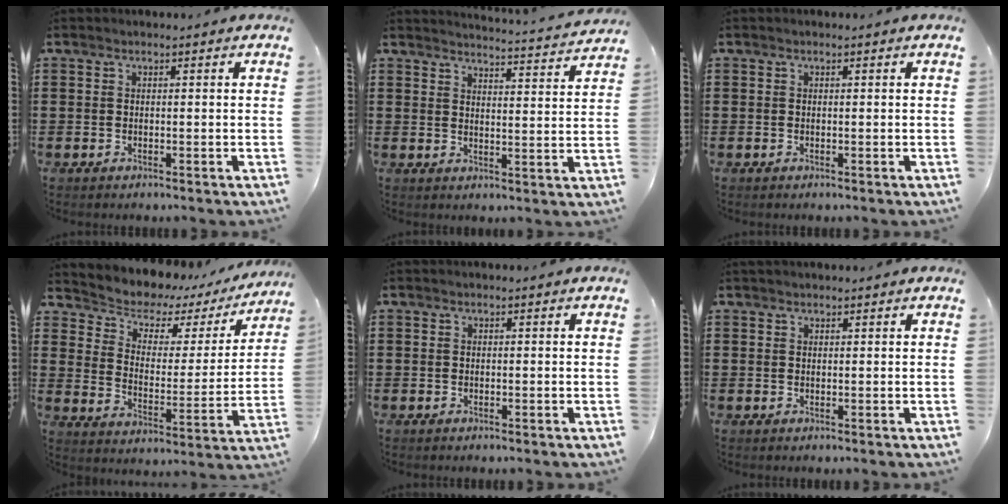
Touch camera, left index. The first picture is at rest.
{"total": 3.5, "force": [3.4, -0.5, 0.4], "torque": [-0.016, -0.032, 0.055]}
{"total": 0.0}
{"total": 5.2, "force": [4.5, 2.3, 1.2], "torque": [-0.049, -0.037, 0.071]}
{"total": 0.0}
{"total": 0.7, "force": [0.7, 0.3, 0.0], "torque": [-0.002, 0.001, 0.014]}